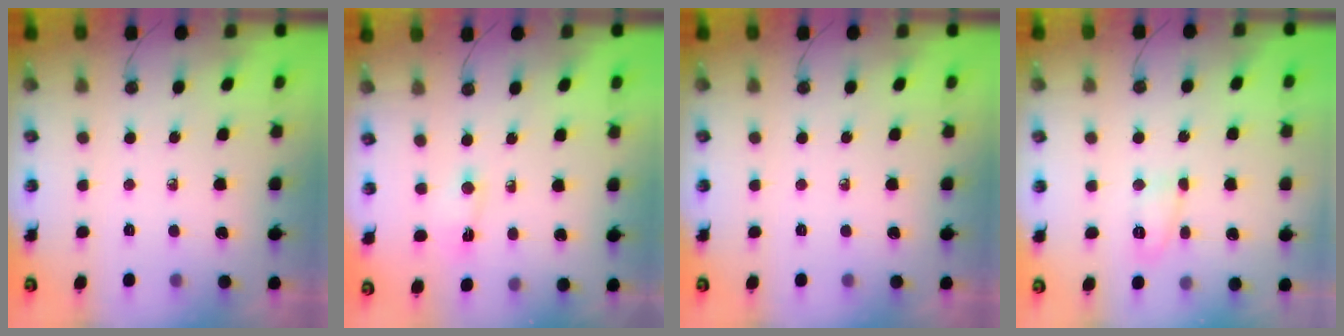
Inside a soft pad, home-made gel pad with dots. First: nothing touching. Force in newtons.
{"total": 2.8, "press": 1.9, "slide": 2.1}
{"total": 0.0}
{"total": 7.0, "press": 6.9, "slide": 0.7}